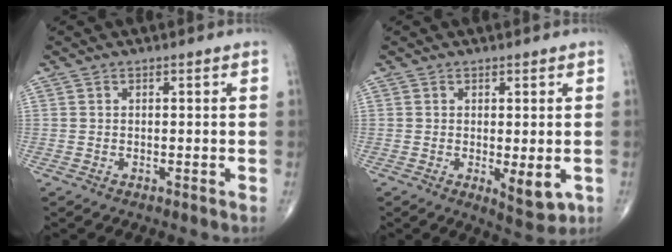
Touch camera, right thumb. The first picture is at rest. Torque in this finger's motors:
{"motor_torque": [0.39, 0.64, 0.24, -0.35, 0.19]}